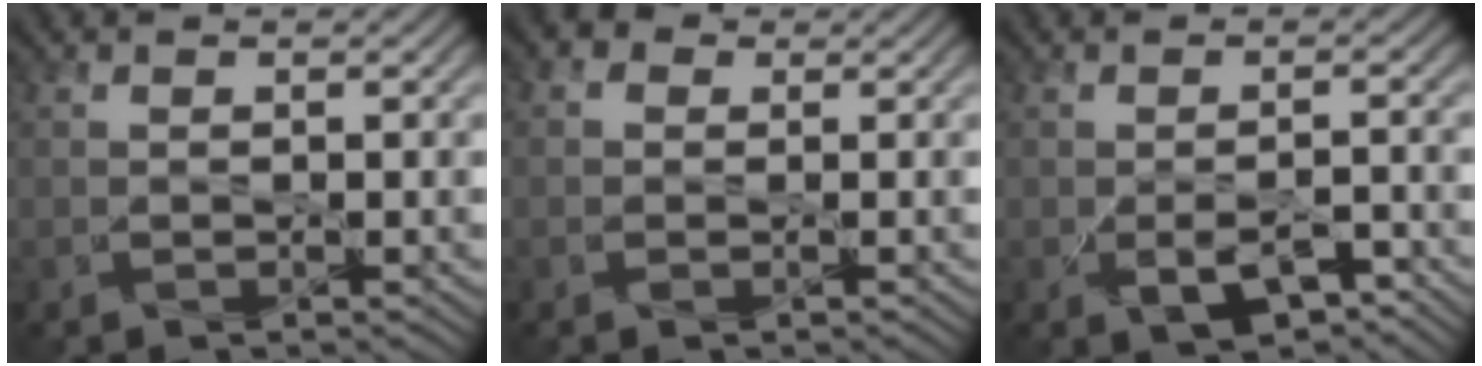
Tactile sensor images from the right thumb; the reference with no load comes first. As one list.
[{"total": 1.5, "force": [0.0, 1.4, 0.5], "torque": [-0.004, 0.001, -0.007]}, {"total": 3.8, "force": [-1.8, 1.7, 2.8], "torque": [-0.058, -0.006, -0.026]}]